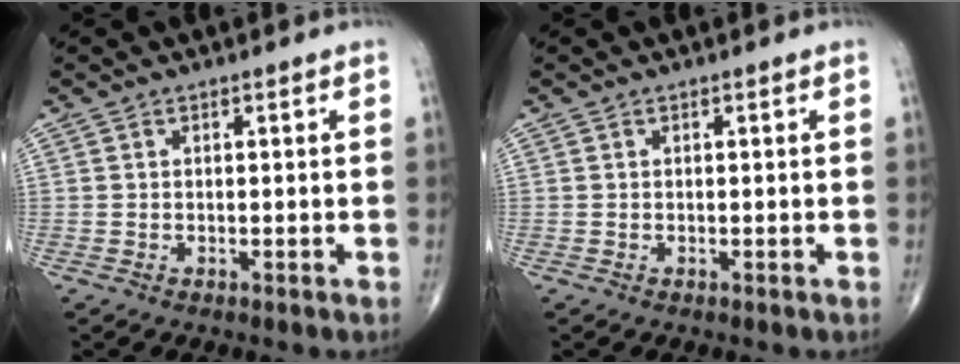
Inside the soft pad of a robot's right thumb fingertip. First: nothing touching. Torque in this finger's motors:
{"motor_torque": [0.00, 0.00, 0.00, 0.00, 0.00]}